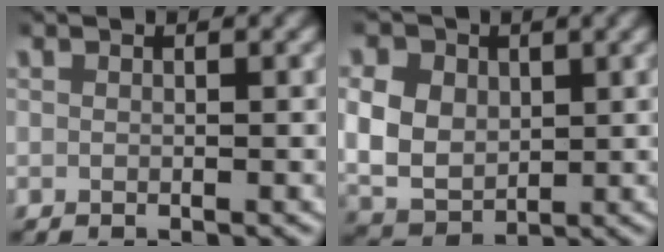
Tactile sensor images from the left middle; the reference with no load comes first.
{"total": 9.6, "force": [0.4, 8.5, 4.5], "torque": [-0.119, -0.024, 0.012]}